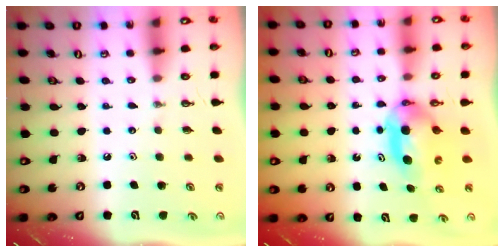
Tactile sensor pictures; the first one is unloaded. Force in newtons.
{"total": 6.4, "press": 5.7, "slide": 2.9}